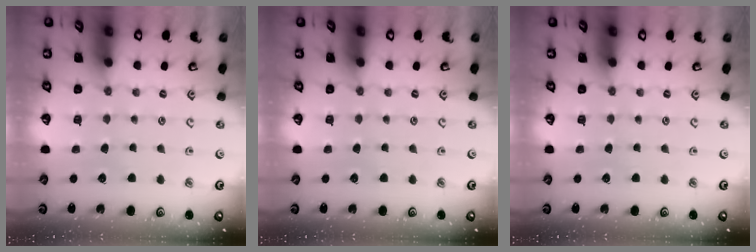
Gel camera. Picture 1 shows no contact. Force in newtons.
{"total": 0.0}
{"total": 0.0}